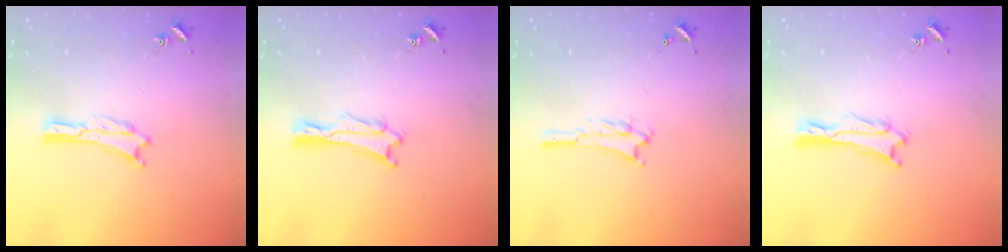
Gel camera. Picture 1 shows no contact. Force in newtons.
{"total": 1.0, "press": 1.0, "slide": 0.1}
{"total": 1.5, "press": 1.5, "slide": 0.3}
{"total": 1.0, "press": 1.0, "slide": 0.1}